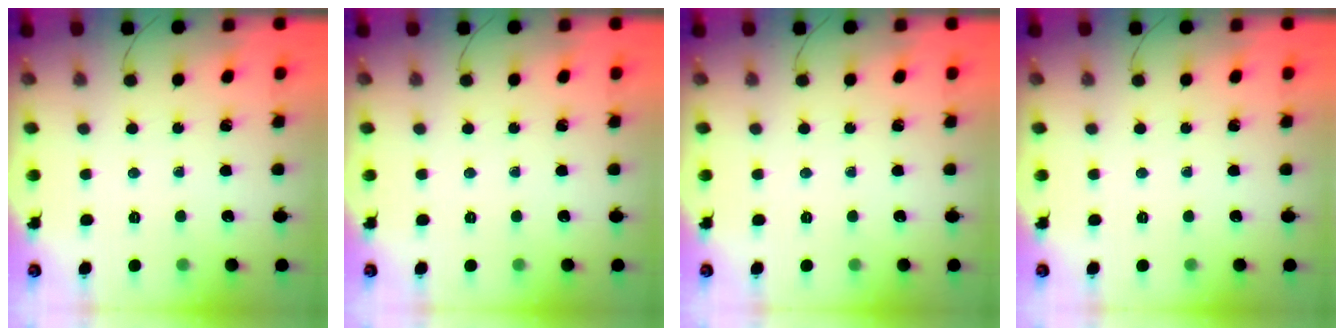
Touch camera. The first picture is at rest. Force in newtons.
{"total": 0.0}
{"total": 0.0}
{"total": 0.0}